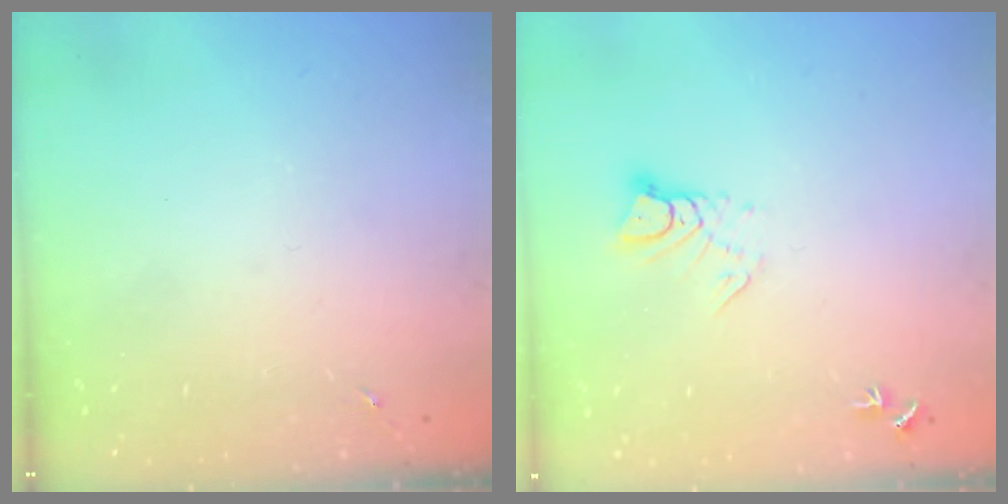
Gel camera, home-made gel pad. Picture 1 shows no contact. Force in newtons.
{"total": 5.5, "press": 5.5, "slide": 0.4}